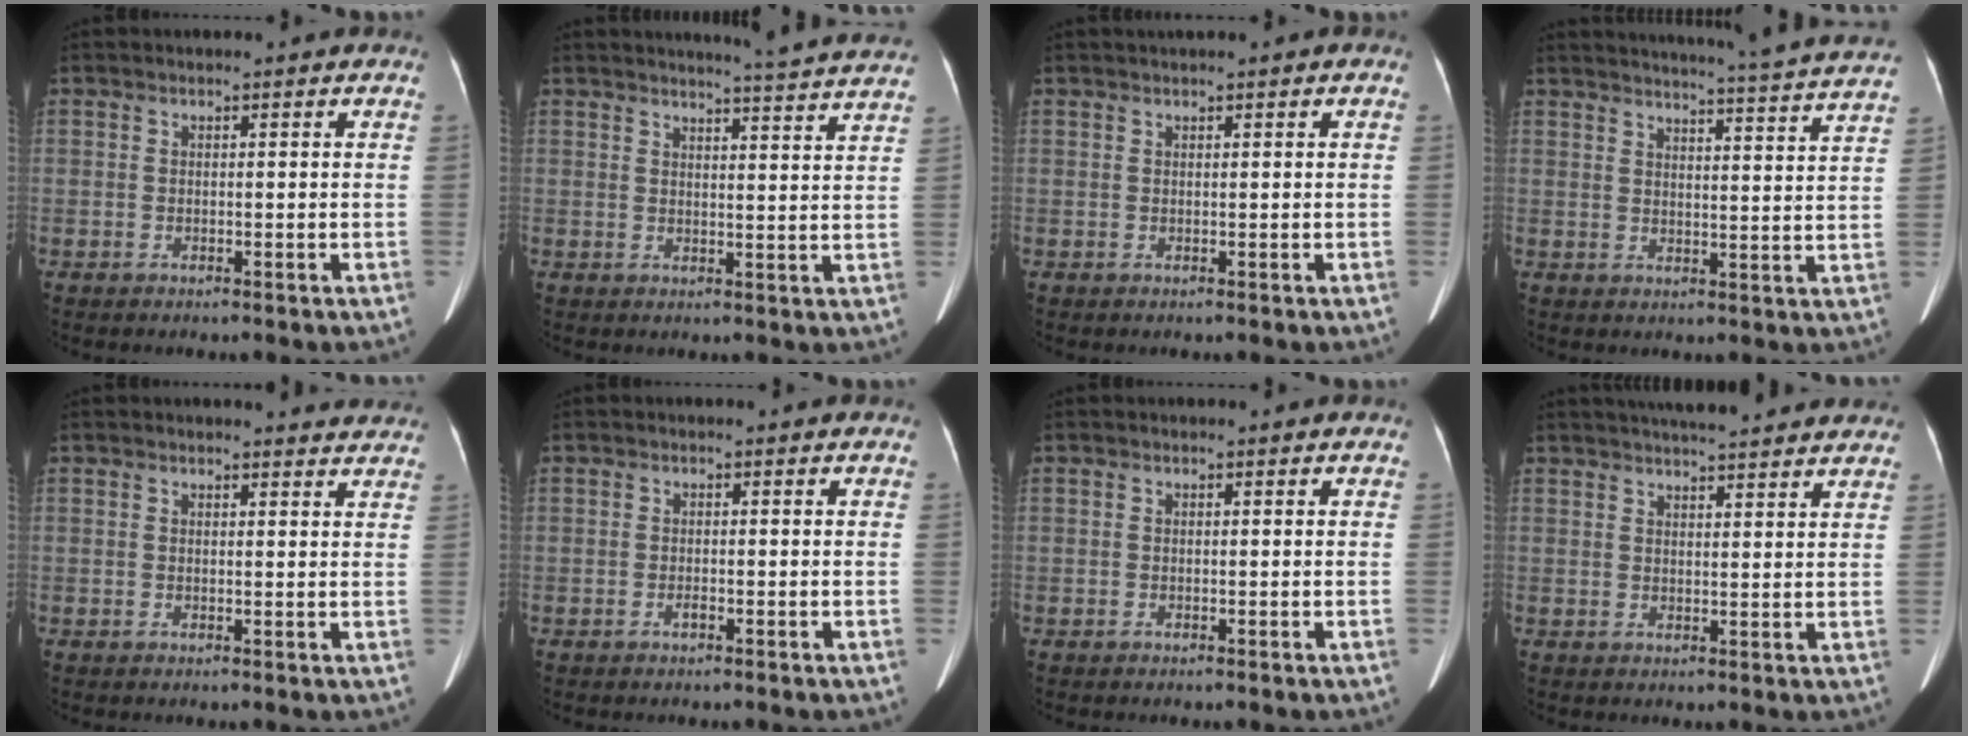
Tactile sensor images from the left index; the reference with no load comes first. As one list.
[{"total": 11.8, "force": [11.3, -1.5, 3.1], "torque": [-0.046, -0.044, 0.118]}, {"total": 1.2, "force": [0.8, 0.1, 0.9], "torque": [-0.015, 0.018, 0.013]}, {"total": 21.6, "force": [20.4, -1.4, 7.1], "torque": [-0.112, -0.062, 0.239]}, {"total": 5.8, "force": [5.7, 1.1, 0.8], "torque": [0.003, -0.010, 0.040]}, {"total": 0.6, "force": [-0.5, 0.1, 0.4], "torque": [-0.012, -0.001, -0.006]}, {"total": 0.0}, {"total": 13.6, "force": [12.1, 1.5, 6.0], "torque": [-0.088, 0.029, 0.154]}]